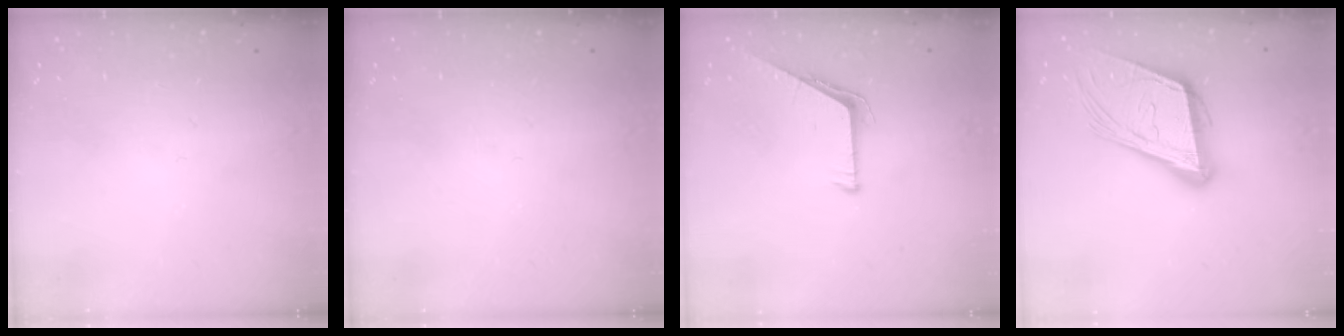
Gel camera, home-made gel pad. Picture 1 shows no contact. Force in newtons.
{"total": 0.0}
{"total": 5.3, "press": 5.3, "slide": 0.5}
{"total": 18.8, "press": 18.4, "slide": 4.2}